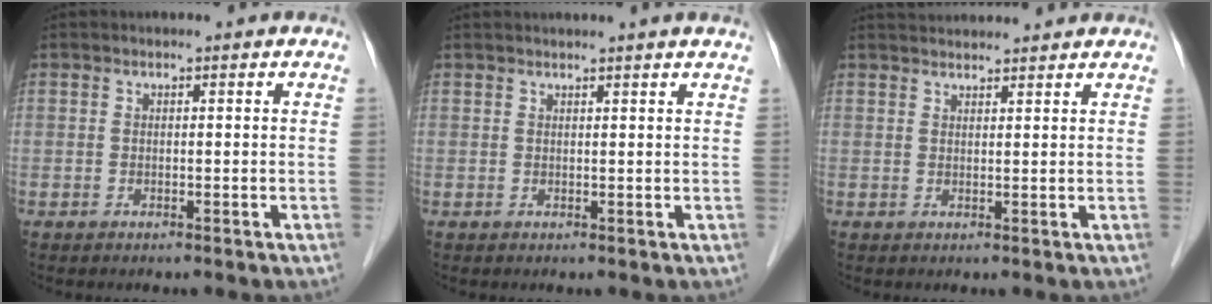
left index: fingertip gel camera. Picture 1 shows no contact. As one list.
[{"total": 4.5, "force": [4.0, -0.8, 1.8], "torque": [-0.021, 0.019, 0.043]}, {"total": 6.2, "force": [6.0, 0.3, 1.2], "torque": [-0.022, 0.036, 0.082]}]